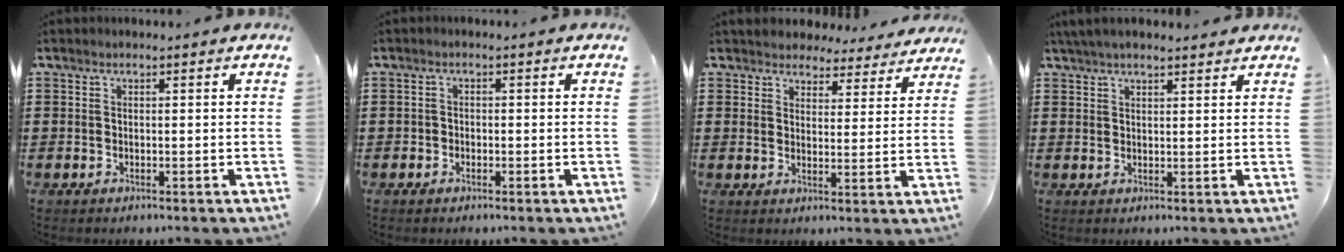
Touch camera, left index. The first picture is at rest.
{"total": 1.0, "force": [-0.6, 0.7, 0.2], "torque": [-0.007, 0.002, -0.015]}
{"total": 4.2, "force": [4.0, 1.1, -0.2], "torque": [-0.010, -0.020, 0.070]}
{"total": 3.0, "force": [2.6, 0.5, 1.4], "torque": [-0.033, 0.005, 0.049]}